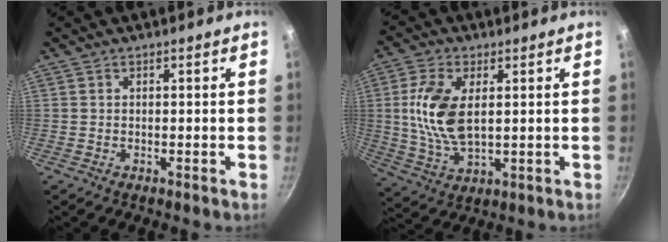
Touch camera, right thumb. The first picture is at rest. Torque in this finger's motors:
{"motor_torque": [-0.25, 0.72, 0.44, 0.48, 0.27]}